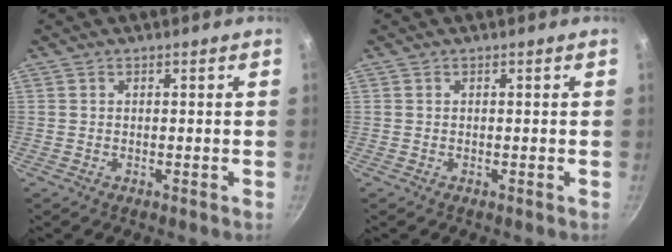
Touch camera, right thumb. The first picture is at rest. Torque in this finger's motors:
{"motor_torque": [0.00, 0.00, 0.00, 0.00, 0.00]}